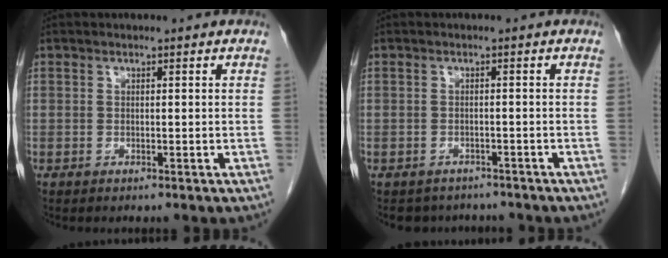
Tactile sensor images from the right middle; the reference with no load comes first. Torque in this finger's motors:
{"motor_torque": [0.02, -0.01, 0.00, 0.01]}